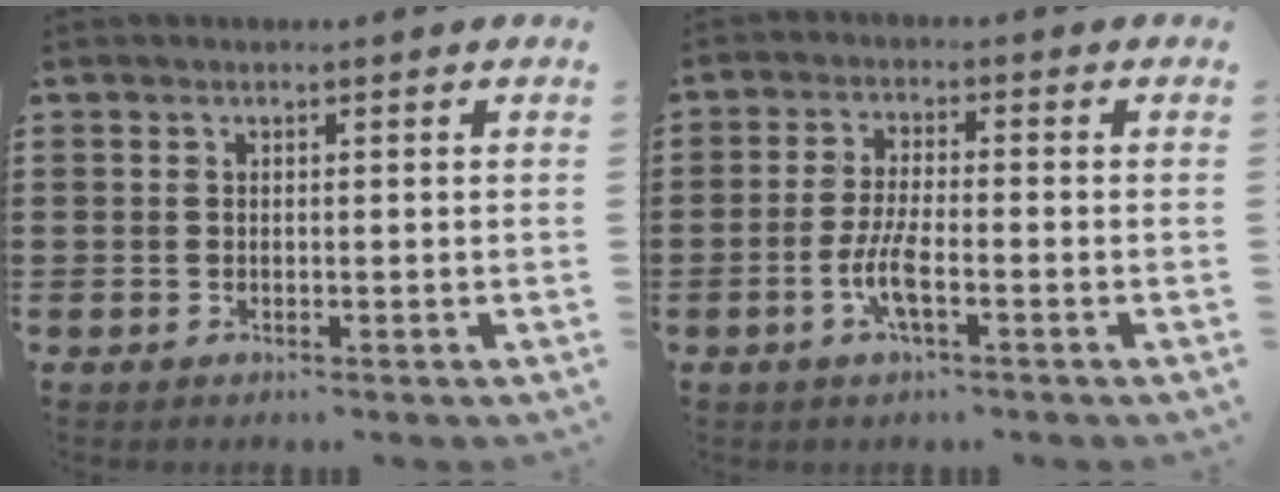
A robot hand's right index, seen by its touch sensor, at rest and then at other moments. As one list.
[{"total": 5.0, "force": [-2.0, 1.1, 4.4], "torque": [-0.102, -0.007, -0.042]}]